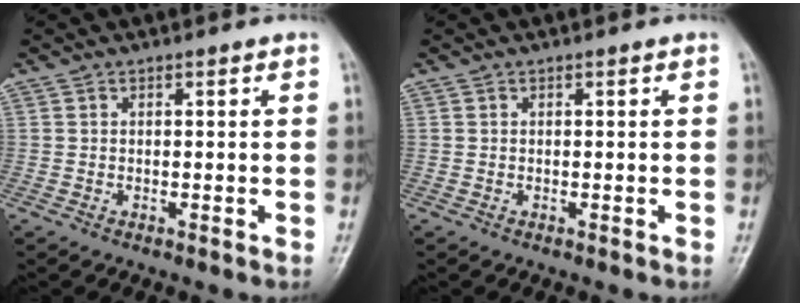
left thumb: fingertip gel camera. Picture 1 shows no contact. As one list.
[{"total": 0.0}]